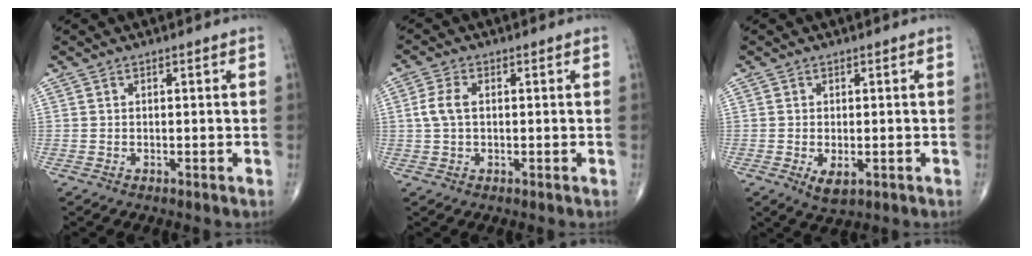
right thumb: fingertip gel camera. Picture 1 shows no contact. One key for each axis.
{"total": 4.0, "fx": 0.3, "fy": 2.3, "fz": 3.2, "tx": -0.079, "ty": 0.008, "tz": 0.003}
{"total": 3.3, "fx": -1.0, "fy": 1.6, "fz": 2.7, "tx": -0.044, "ty": -0.008, "tz": -0.011}